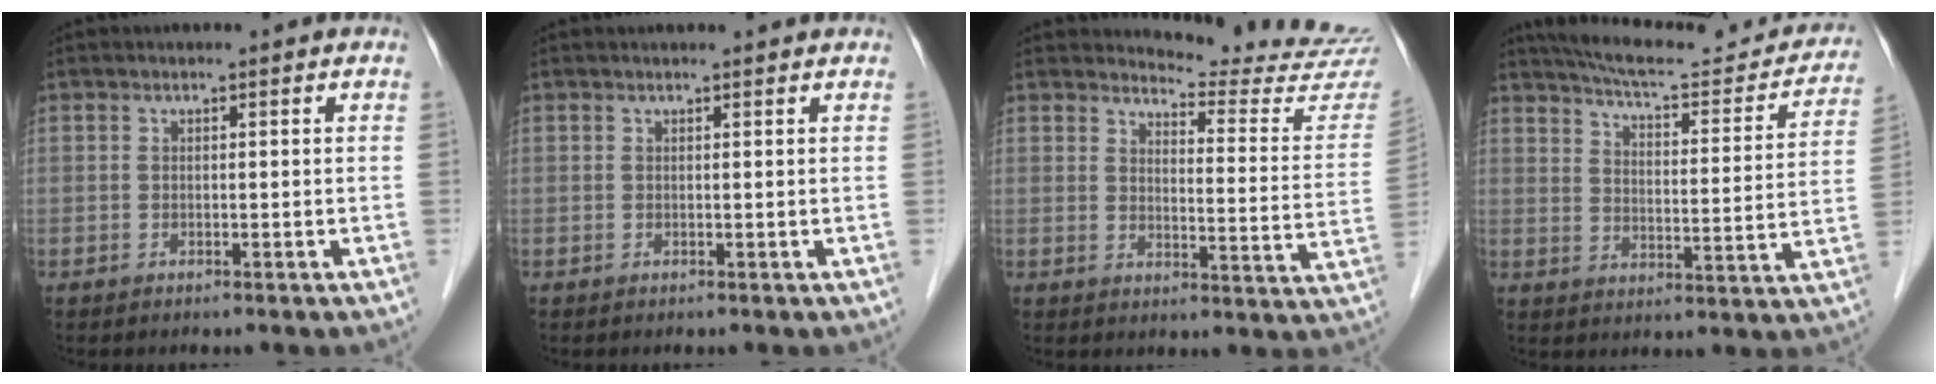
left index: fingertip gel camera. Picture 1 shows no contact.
{"total": 2.0, "force": [2.0, -0.1, 0.4], "torque": [-0.008, 0.010, 0.022]}
{"total": 14.9, "force": [14.9, -0.1, 1.2], "torque": [-0.003, -0.116, 0.156]}
{"total": 19.7, "force": [17.9, 3.7, 7.2], "torque": [-0.101, -0.013, 0.230]}